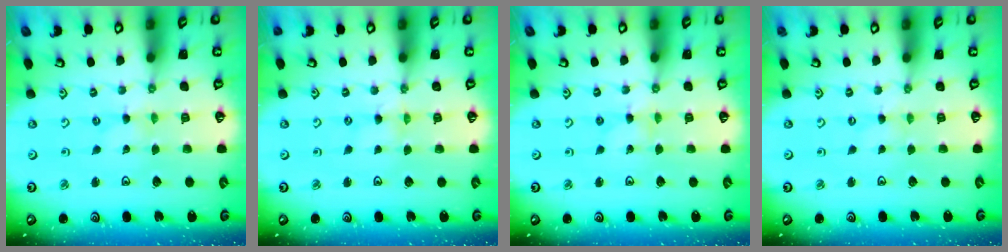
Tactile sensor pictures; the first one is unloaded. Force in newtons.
{"total": 0.0}
{"total": 0.8, "press": 0.8, "slide": 0.1}
{"total": 0.0}